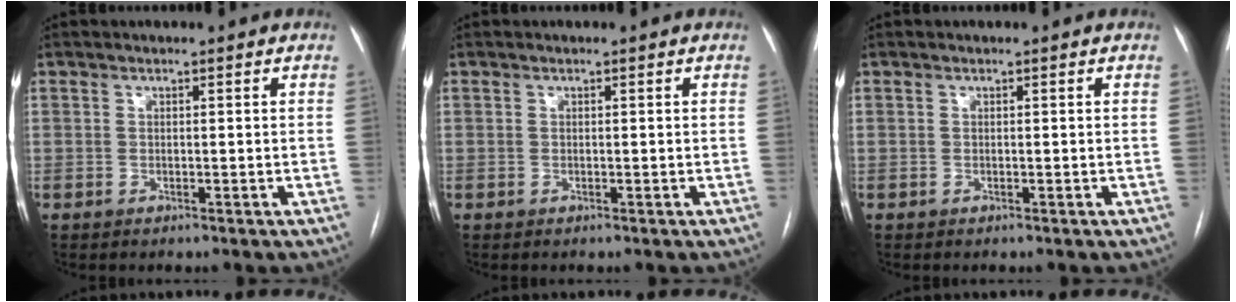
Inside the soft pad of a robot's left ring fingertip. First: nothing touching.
{"total": 0.0}
{"total": 0.0}